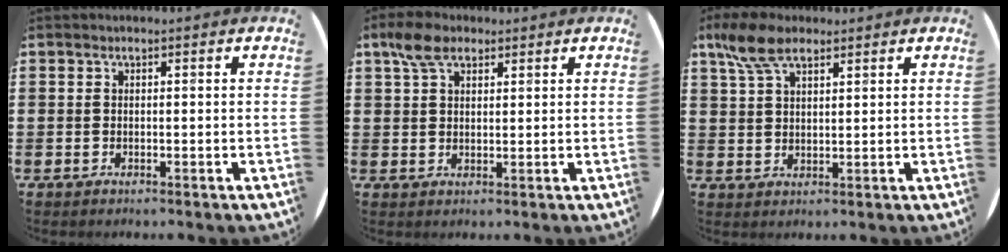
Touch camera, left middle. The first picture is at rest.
{"total": 4.4, "force": [3.0, 2.3, 2.3], "torque": [-0.044, 0.008, 0.053]}
{"total": 6.3, "force": [4.3, 2.8, 3.6], "torque": [-0.082, 0.004, 0.080]}